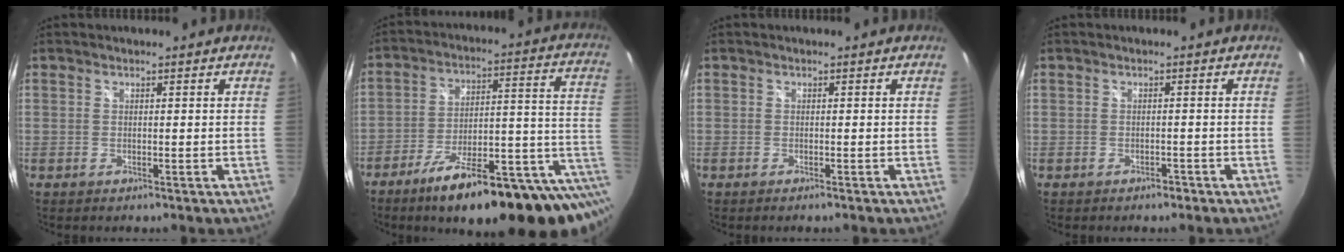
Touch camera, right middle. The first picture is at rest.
{"total": 24.1, "force": [-11.1, 6.5, 20.3], "torque": [-0.266, -0.021, -0.154]}
{"total": 0.8, "force": [-0.7, 0.0, 0.5], "torque": [-0.008, -0.002, -0.013]}
{"total": 1.4, "force": [-1.1, 0.7, 0.4], "torque": [-0.008, -0.001, -0.015]}